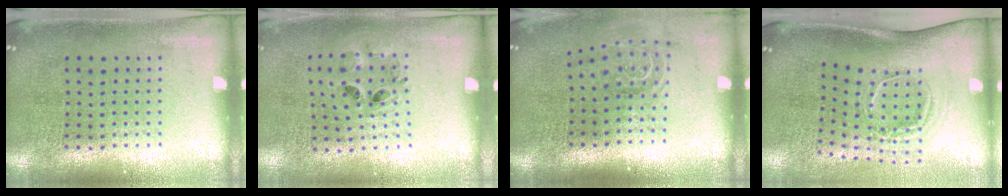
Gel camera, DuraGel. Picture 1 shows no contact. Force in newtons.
{"total": 0.9, "press": 0.8, "slide": 0.2}
{"total": 1.6, "press": 1.1, "slide": 1.1}
{"total": 2.0, "press": 1.2, "slide": 1.6}